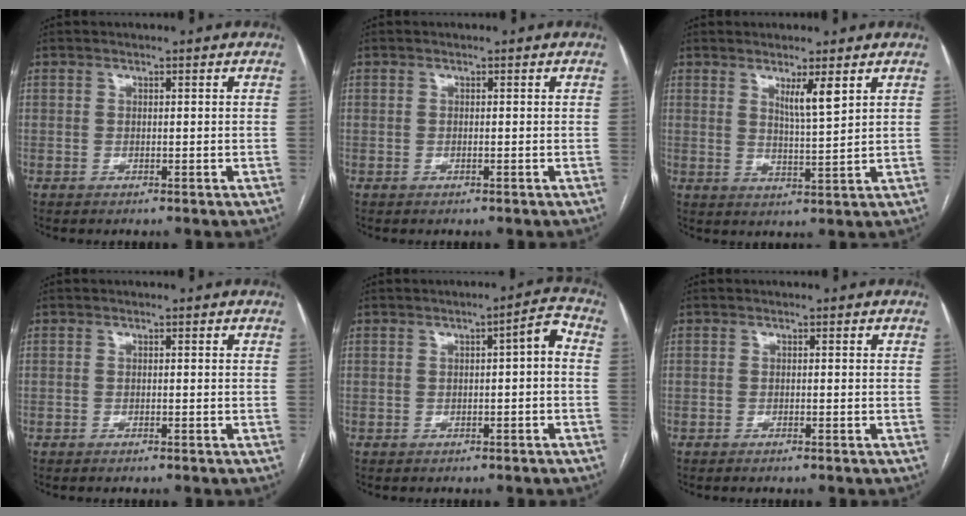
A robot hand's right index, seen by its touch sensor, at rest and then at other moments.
{"total": 0.0}
{"total": 4.2, "force": [2.3, -0.2, 3.5], "torque": [-0.064, -0.012, 0.044]}
{"total": 0.5, "force": [-0.4, -0.2, 0.3], "torque": [-0.008, 0.000, -0.010]}
{"total": 3.3, "force": [-0.3, 0.4, 3.3], "torque": [-0.040, 0.014, -0.007]}
{"total": 0.8, "force": [-0.6, -0.2, 0.4], "torque": [-0.011, 0.000, -0.011]}